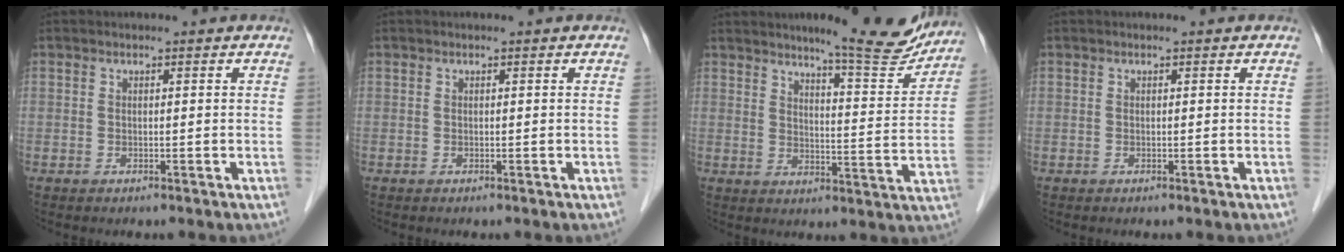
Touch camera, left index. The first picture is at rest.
{"total": 0.0}
{"total": 12.1, "force": [10.9, 0.8, 5.0], "torque": [-0.060, -0.031, 0.135]}
{"total": 0.0}